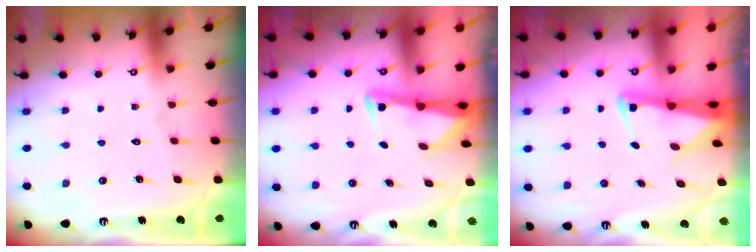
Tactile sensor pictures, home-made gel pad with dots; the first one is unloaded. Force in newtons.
{"total": 2.9, "press": 2.9, "slide": 0.4}
{"total": 3.6, "press": 3.5, "slide": 0.6}